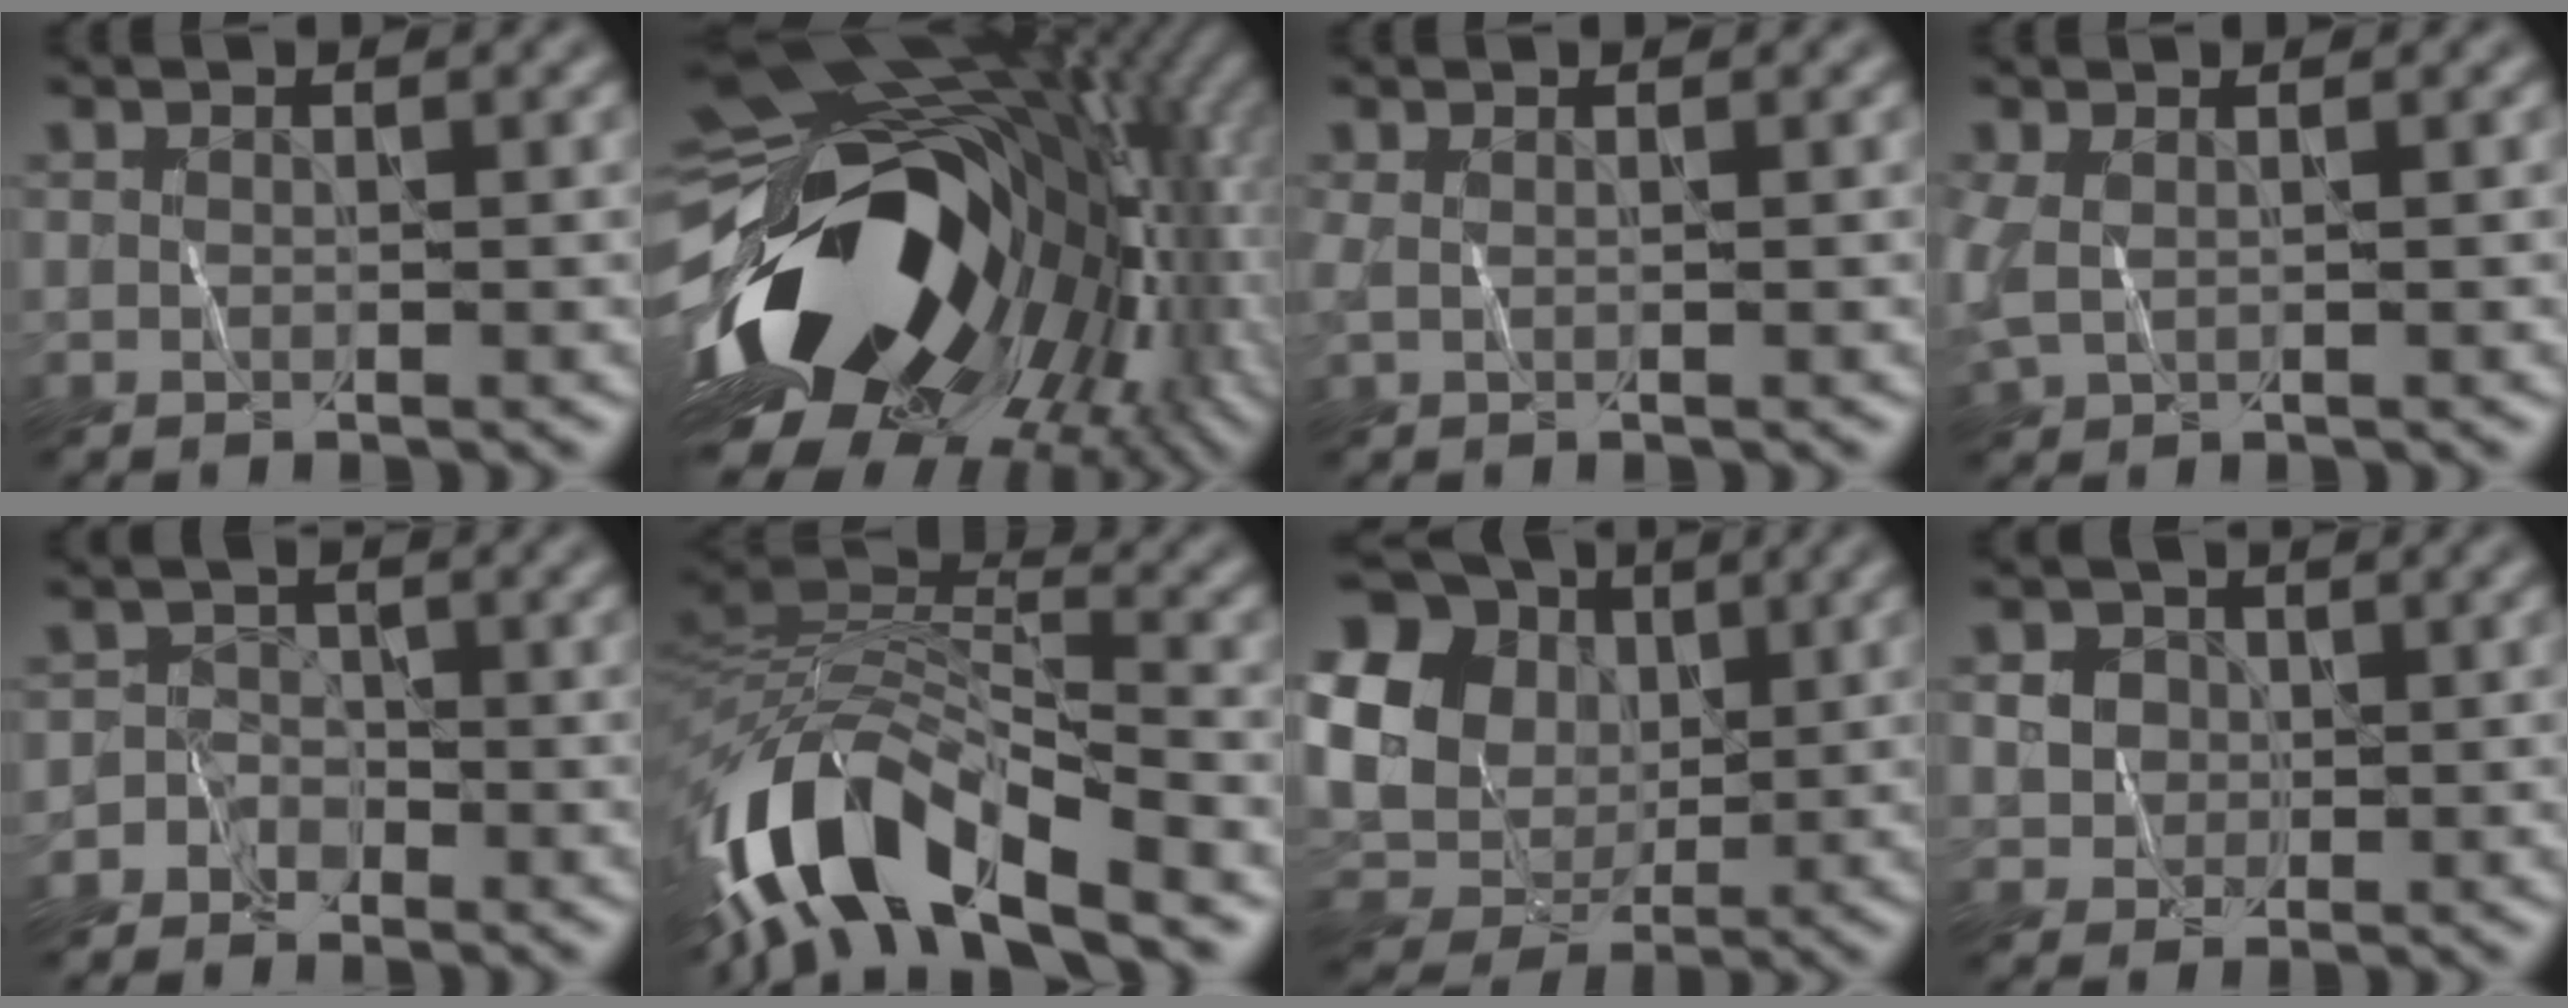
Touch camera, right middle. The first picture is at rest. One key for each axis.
{"total": 18.7, "fx": -2.7, "fy": 11.3, "fz": 14.6, "tx": -0.251, "ty": -0.036, "tz": -0.042}
{"total": 0.9, "fx": 0.2, "fy": 0.3, "fz": 0.8, "tx": -0.023, "ty": 0.000, "tz": 0.001}
{"total": 2.0, "fx": 0.2, "fy": 1.4, "fz": 1.4, "tx": -0.047, "ty": -0.002, "tz": 0.003}
{"total": 2.4, "fx": -1.6, "fy": 1.7, "fz": 0.0, "tx": 0.020, "ty": 0.014, "tz": -0.041}
{"total": 12.0, "fx": -6.9, "fy": 4.6, "fz": 8.6, "tx": -0.146, "ty": 0.012, "tz": -0.130}
{"total": 22.4, "fx": 5.0, "fy": 20.3, "fz": 8.1, "tx": -0.225, "ty": 0.000, "tz": 0.066}
{"total": 2.3, "fx": 0.5, "fy": 2.2, "fz": 0.5, "tx": 0.005, "ty": 0.004, "tz": 0.010}